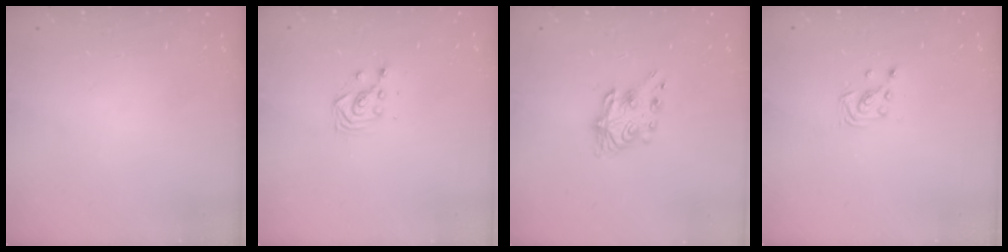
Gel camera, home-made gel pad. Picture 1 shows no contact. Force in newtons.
{"total": 3.3, "press": 3.3, "slide": 0.3}
{"total": 7.2, "press": 7.2, "slide": 0.4}
{"total": 3.6, "press": 3.6, "slide": 0.3}